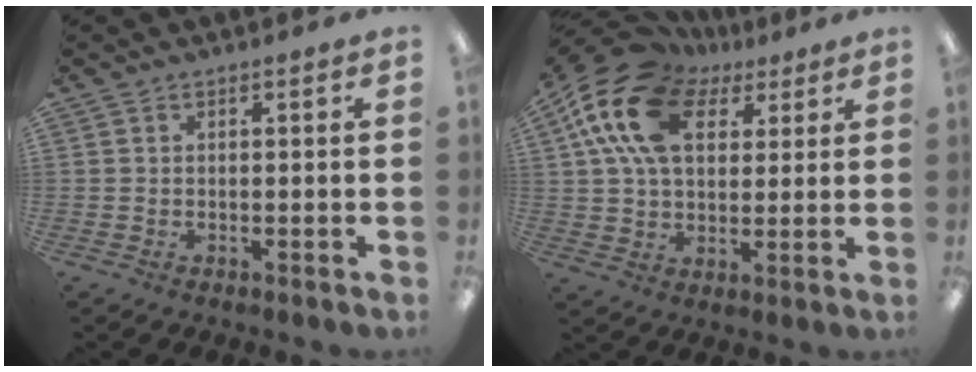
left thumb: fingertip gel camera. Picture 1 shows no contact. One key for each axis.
{"total": 20.0, "fx": 8.8, "fy": 12.6, "fz": 12.8, "tx": -0.267, "ty": -0.017, "tz": 0.155}